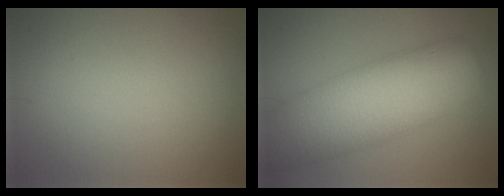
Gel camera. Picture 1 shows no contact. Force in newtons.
{"total": 11.3, "press": 11.3, "slide": 0.6}